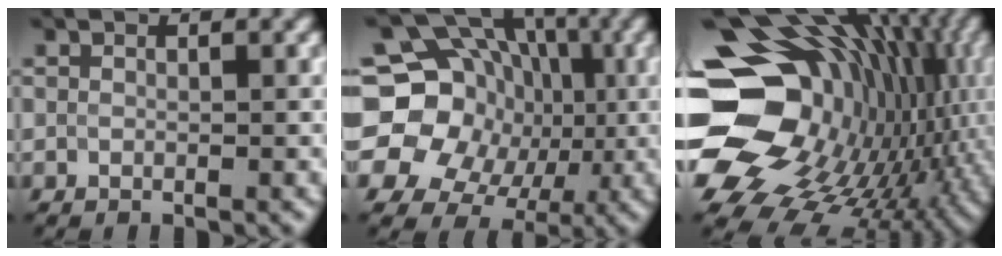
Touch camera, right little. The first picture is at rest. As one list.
[{"total": 19.0, "force": [-1.6, 17.0, 8.4], "torque": [-0.176, 0.006, -0.053]}, {"total": 20.8, "force": [-0.4, 15.7, 13.6], "torque": [-0.260, -0.014, 0.012]}]